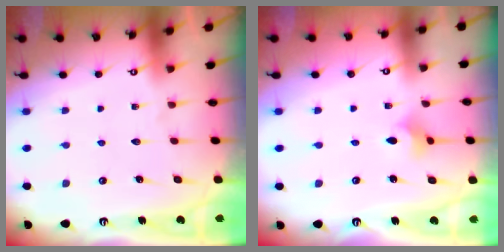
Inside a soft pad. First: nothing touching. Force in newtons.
{"total": 3.8, "press": 3.7, "slide": 0.7}